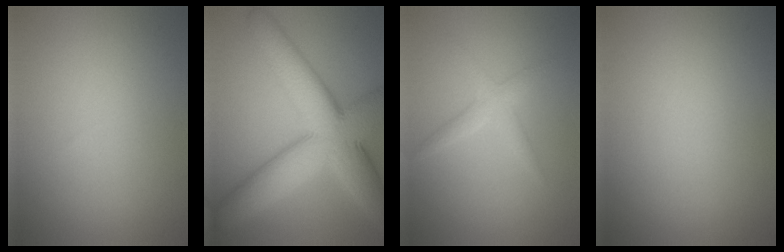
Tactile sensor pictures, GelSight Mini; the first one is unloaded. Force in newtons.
{"total": 11.4, "press": 11.4, "slide": 0.1}
{"total": 2.0, "press": 2.0, "slide": 0.1}
{"total": 0.0}